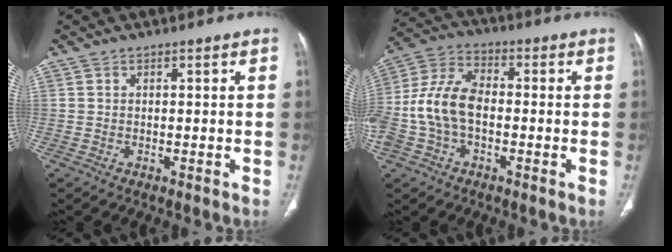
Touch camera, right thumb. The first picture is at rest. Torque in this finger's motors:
{"motor_torque": [2.43, 2.39, 1.51, 0.02, 0.26]}